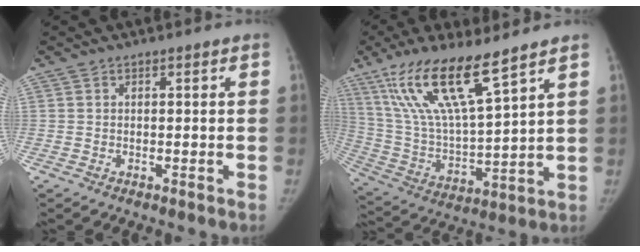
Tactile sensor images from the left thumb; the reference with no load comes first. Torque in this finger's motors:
{"motor_torque": [0.44, 0.24, 1.60, -1.18, 0.27]}